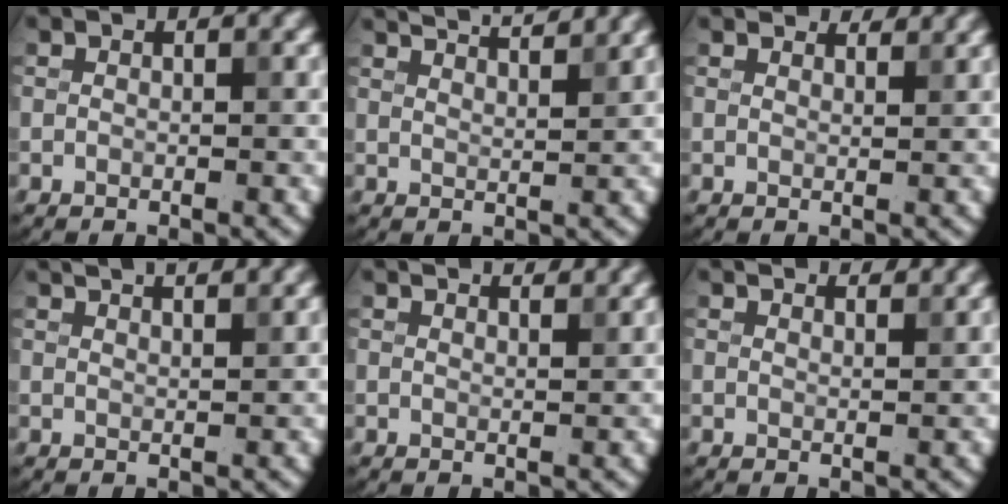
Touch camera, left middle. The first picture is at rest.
{"total": 5.4, "force": [4.8, 0.9, 2.4], "torque": [-0.027, 0.026, 0.052]}
{"total": 2.5, "force": [2.4, 0.5, 0.5], "torque": [-0.016, 0.007, 0.031]}
{"total": 4.0, "force": [3.6, 0.6, 1.6], "torque": [-0.018, 0.018, 0.043]}
{"total": 3.0, "force": [2.8, 0.1, 0.8], "torque": [-0.017, 0.008, 0.039]}
{"total": 3.0, "force": [2.9, 0.2, 0.7], "torque": [-0.021, 0.010, 0.037]}